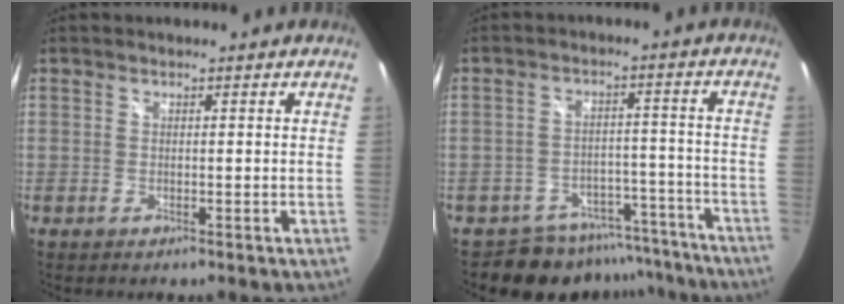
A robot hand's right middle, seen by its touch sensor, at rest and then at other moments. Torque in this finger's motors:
{"motor_torque": [-0.53, -0.70, -0.04, -0.03]}